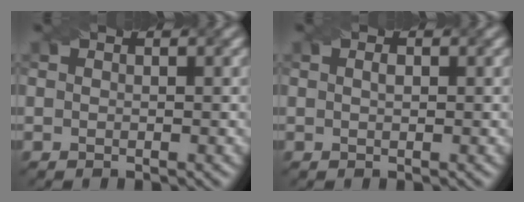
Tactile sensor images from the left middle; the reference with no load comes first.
{"total": 0.7, "force": [0.1, 0.3, 0.6], "torque": [-0.013, 0.002, 0.004]}